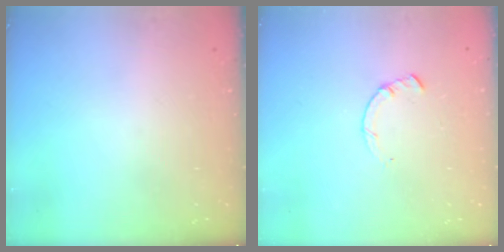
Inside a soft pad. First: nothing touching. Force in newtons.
{"total": 1.4, "press": 1.4, "slide": 0.2}